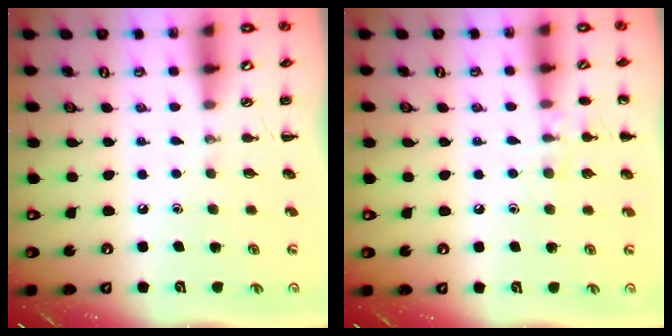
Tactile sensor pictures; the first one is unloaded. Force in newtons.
{"total": 7.0, "press": 6.7, "slide": 2.1}